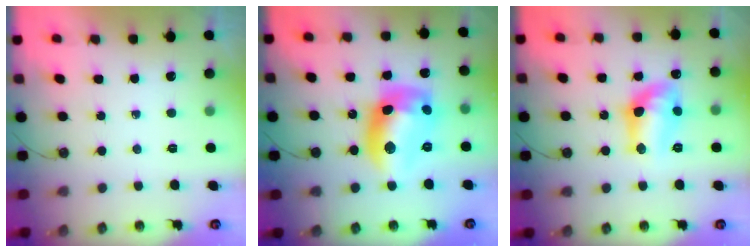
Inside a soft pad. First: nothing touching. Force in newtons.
{"total": 16.6, "press": 16.6, "slide": 1.0}
{"total": 12.2, "press": 12.1, "slide": 0.9}